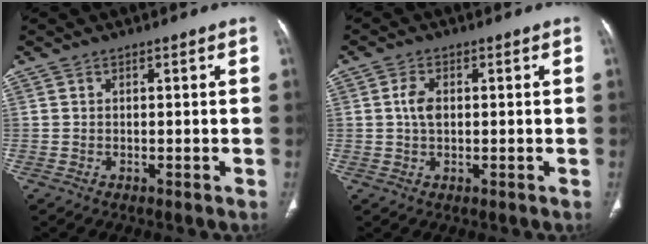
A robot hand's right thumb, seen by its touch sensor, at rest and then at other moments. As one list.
[{"total": 3.4, "force": [0.3, 2.2, 2.7], "torque": [-0.054, 0.002, 0.003]}]